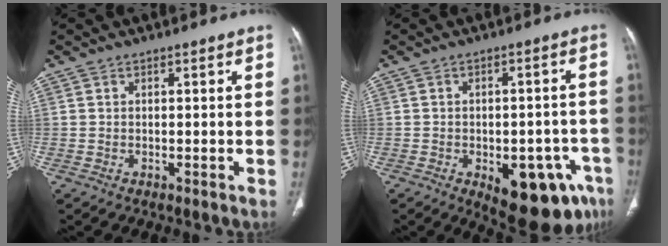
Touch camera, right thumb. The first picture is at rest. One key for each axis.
{"total": 15.4, "fx": -6.9, "fy": 7.3, "fz": 11.7, "tx": -0.103, "ty": 0.028, "tz": -0.074}